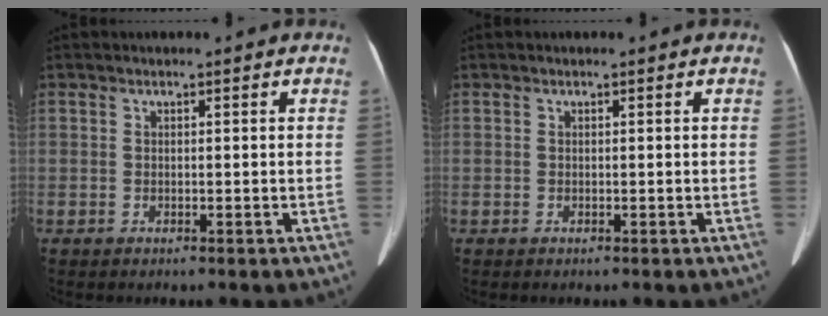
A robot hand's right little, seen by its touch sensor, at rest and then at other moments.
{"total": 0.0}